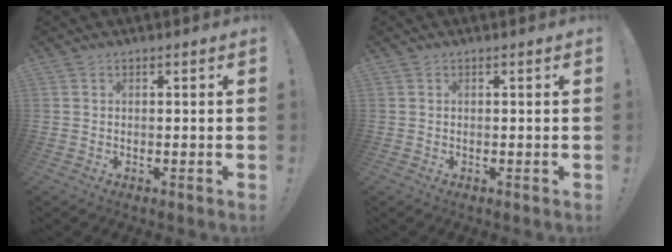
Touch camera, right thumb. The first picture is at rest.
{"total": 0.0}